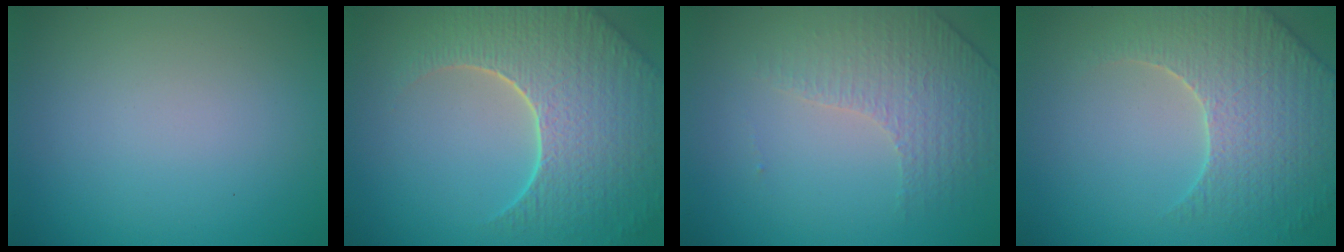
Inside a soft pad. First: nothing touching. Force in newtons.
{"total": 8.8, "press": 6.1, "slide": 6.4}
{"total": 4.3, "press": 2.9, "slide": 3.2}
{"total": 5.1, "press": 4.9, "slide": 1.6}